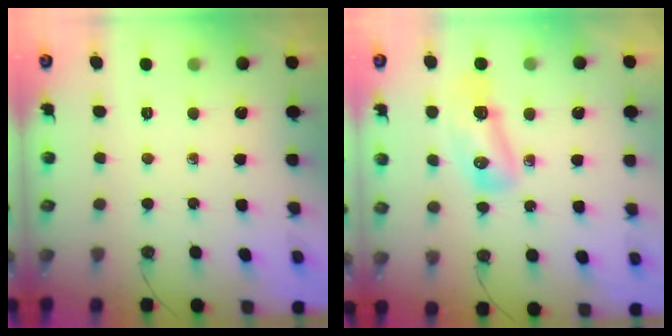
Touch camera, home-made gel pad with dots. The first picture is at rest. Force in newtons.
{"total": 9.3, "press": 9.2, "slide": 1.4}